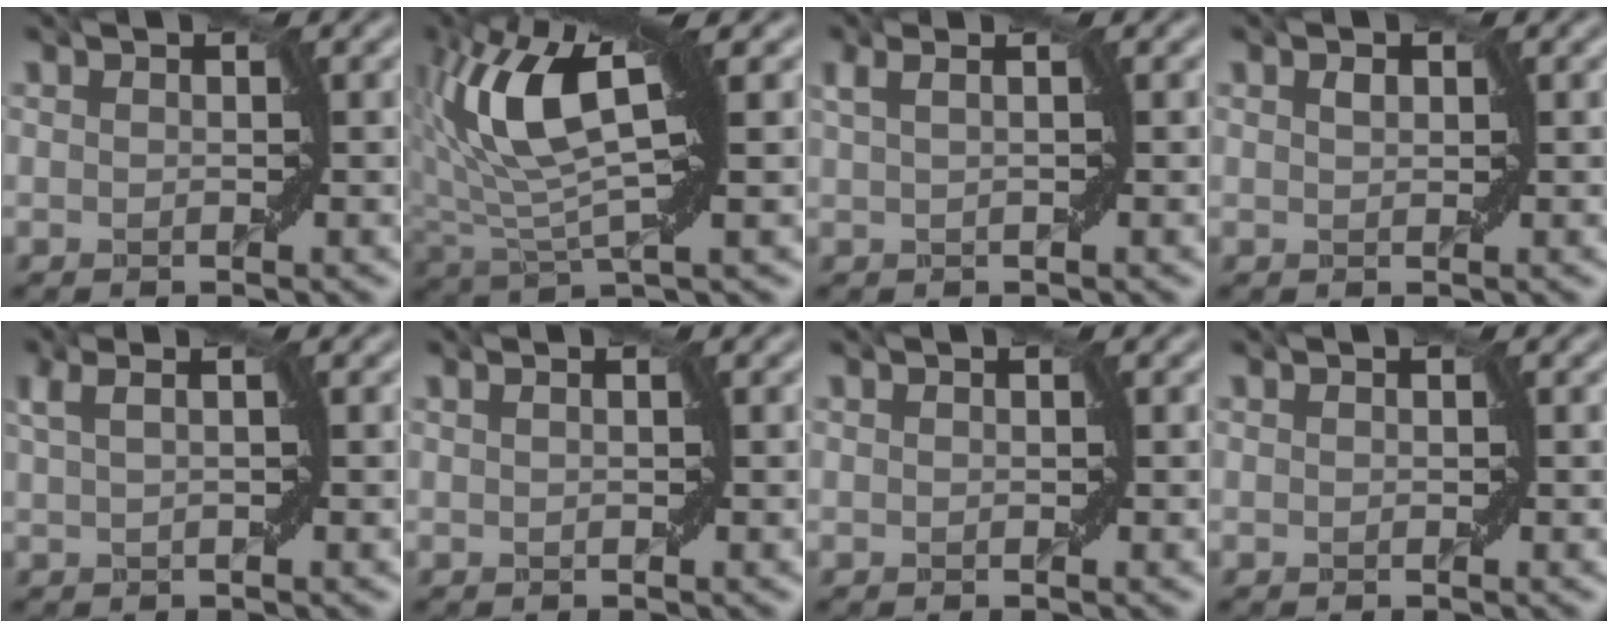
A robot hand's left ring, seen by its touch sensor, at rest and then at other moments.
{"total": 9.9, "force": [2.8, 3.7, 8.8], "torque": [-0.185, 0.013, 0.047]}
{"total": 2.5, "force": [1.2, 0.8, 2.0], "torque": [-0.029, 0.007, 0.006]}
{"total": 0.7, "force": [0.4, 0.4, 0.5], "torque": [-0.011, 0.003, 0.009]}
{"total": 3.0, "force": [1.3, 1.0, 2.5], "torque": [-0.037, 0.011, 0.007]}
{"total": 0.7, "force": [0.4, 0.1, 0.6], "torque": [-0.008, -0.003, 0.002]}
{"total": 0.0}
{"total": 0.0}